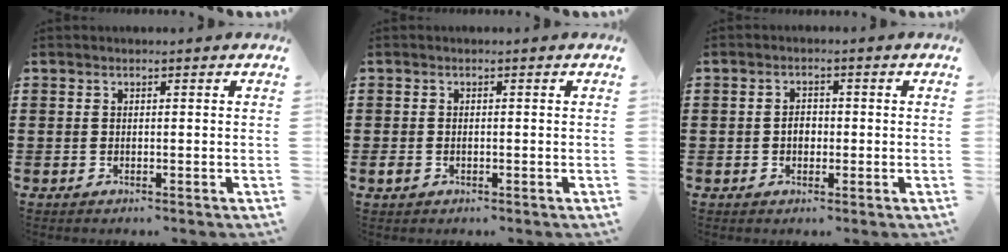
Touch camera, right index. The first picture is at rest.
{"total": 1.1, "force": [-0.4, 0.9, 0.6], "torque": [-0.021, -0.001, -0.012]}
{"total": 2.3, "force": [-0.3, 1.6, 1.5], "torque": [-0.031, 0.006, -0.008]}